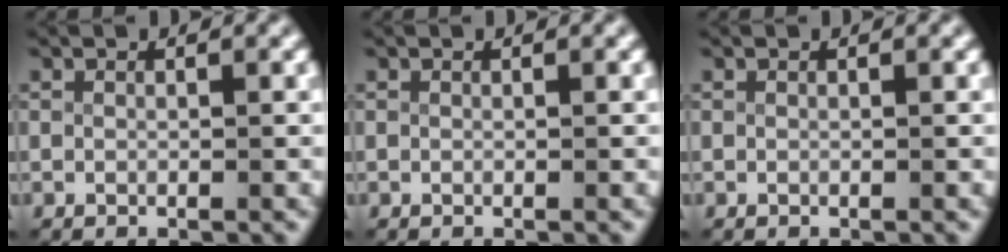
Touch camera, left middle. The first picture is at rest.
{"total": 0.0}
{"total": 0.0}